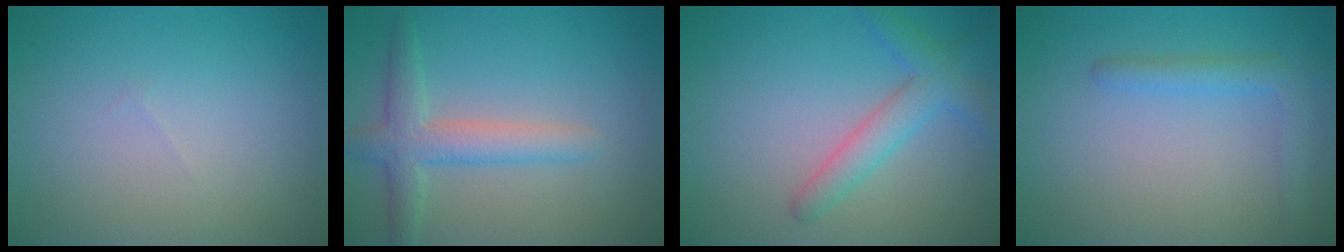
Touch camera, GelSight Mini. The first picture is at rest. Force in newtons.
{"total": 3.7, "press": 3.7, "slide": 0.3}
{"total": 2.2, "press": 2.2, "slide": 0.2}
{"total": 2.4, "press": 2.4, "slide": 0.2}